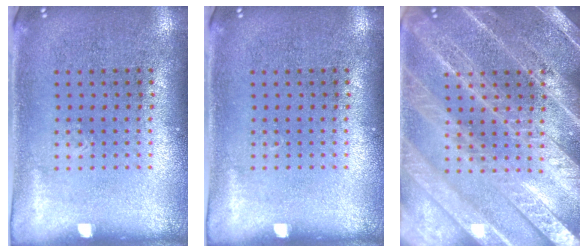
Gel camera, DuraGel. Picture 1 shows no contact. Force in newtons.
{"total": 0.0}
{"total": 5.9, "press": 5.9, "slide": 0.7}